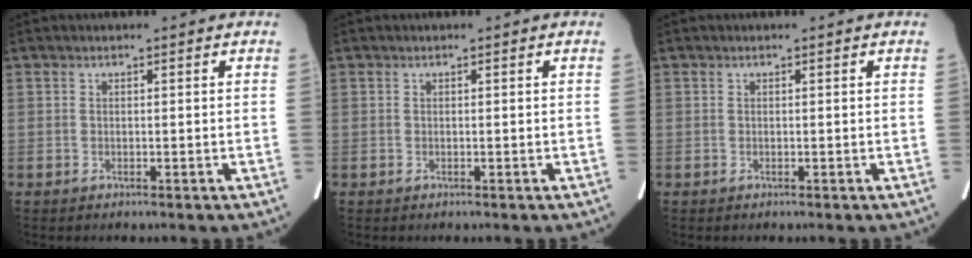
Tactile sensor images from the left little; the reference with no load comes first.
{"total": 0.0}
{"total": 0.0}